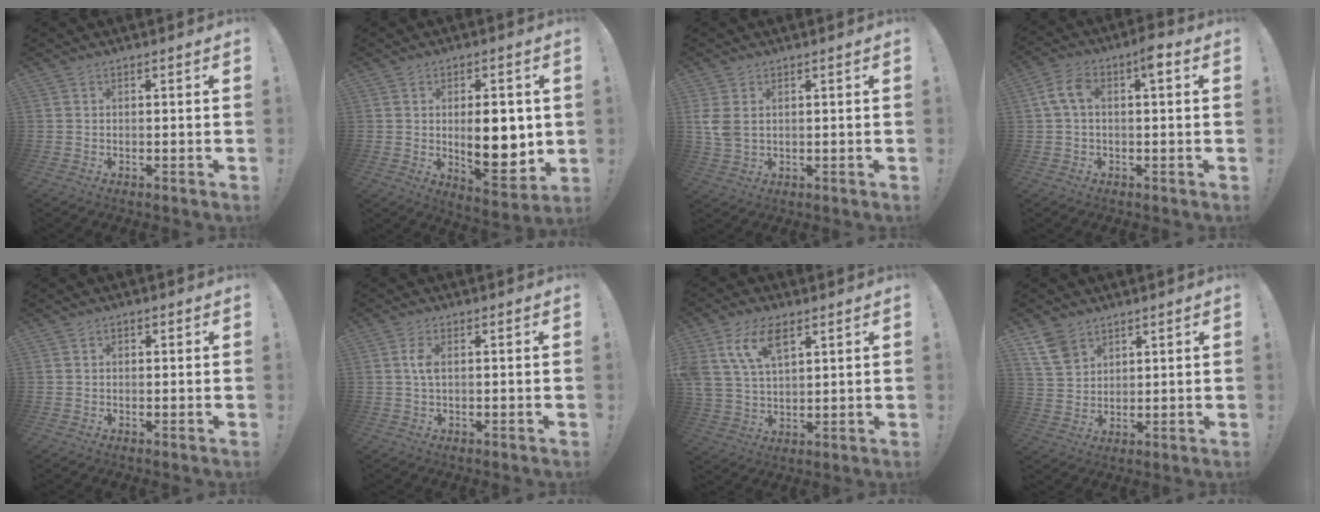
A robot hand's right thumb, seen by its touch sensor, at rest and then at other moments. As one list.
[{"total": 13.4, "force": [0.5, 6.4, 11.8], "torque": [-0.159, -0.010, 0.009]}, {"total": 5.1, "force": [1.7, 3.4, 3.4], "torque": [-0.074, -0.005, 0.032]}, {"total": 7.3, "force": [1.6, 2.9, 6.5], "torque": [-0.115, 0.012, 0.027]}, {"total": 0.8, "force": [0.1, 0.7, 0.3], "torque": [0.000, -0.001, 0.000]}, {"total": 3.3, "force": [0.3, 1.4, 3.0], "torque": [-0.061, 0.001, 0.001]}, {"total": 12.2, "force": [6.4, 6.8, 7.8], "torque": [-0.162, -0.017, 0.122]}, {"total": 8.4, "force": [5.5, 5.5, 3.1], "torque": [-0.058, -0.024, 0.112]}]